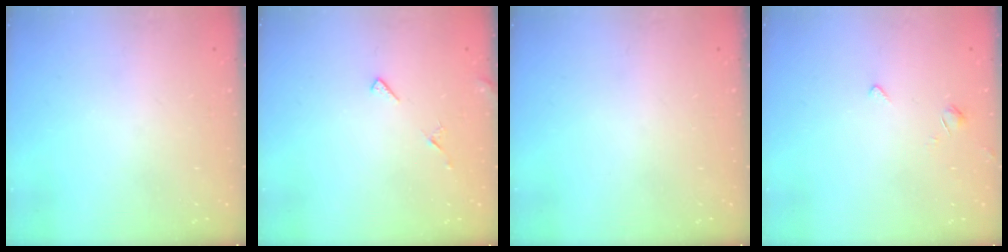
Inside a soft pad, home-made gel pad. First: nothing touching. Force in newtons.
{"total": 4.7, "press": 4.7, "slide": 0.3}
{"total": 0.0}
{"total": 1.7, "press": 1.6, "slide": 0.5}